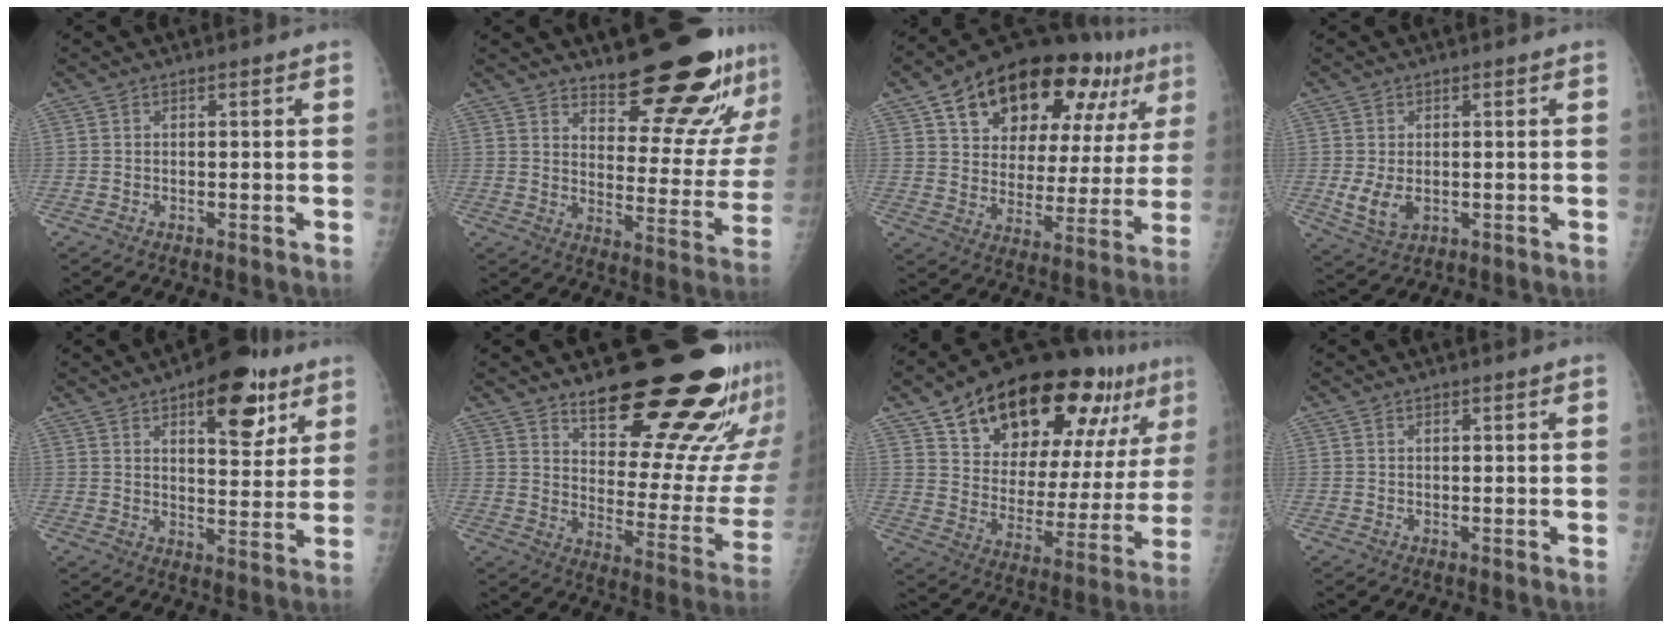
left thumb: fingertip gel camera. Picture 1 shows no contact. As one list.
[{"total": 18.2, "force": [14.9, 4.7, 9.3], "torque": [-0.089, -0.128, 0.204]}, {"total": 26.2, "force": [13.9, 13.3, 17.7], "torque": [-0.223, -0.007, 0.211]}, {"total": 5.0, "force": [-0.4, 3.3, 3.7], "torque": [-0.065, -0.013, 0.002]}, {"total": 14.0, "force": [7.5, 6.2, 10.1], "torque": [-0.095, -0.031, 0.103]}, {"total": 26.2, "force": [19.4, 8.6, 15.4], "torque": [-0.172, -0.129, 0.262]}, {"total": 28.2, "force": [16.8, 11.8, 19.4], "torque": [-0.259, -0.041, 0.257]}, {"total": 0.7, "force": [0.4, 0.3, 0.4], "torque": [-0.004, -0.002, 0.007]}]